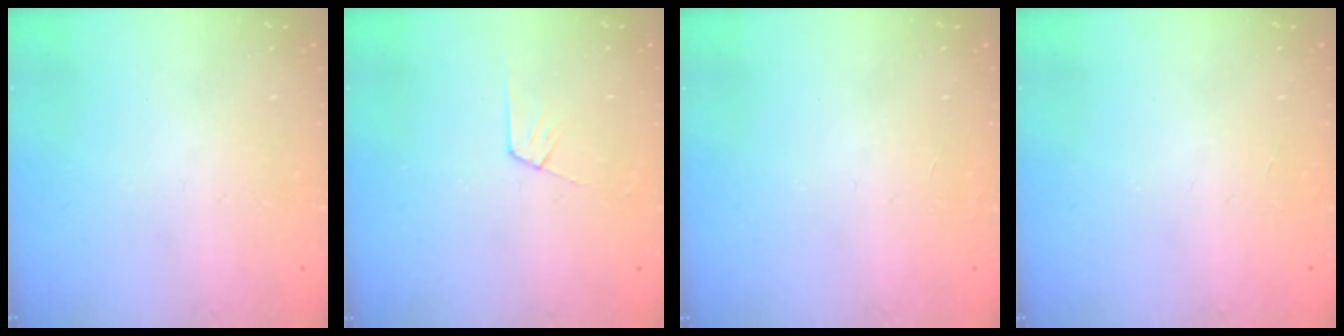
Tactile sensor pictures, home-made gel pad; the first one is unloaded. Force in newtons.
{"total": 6.0, "press": 6.0, "slide": 0.6}
{"total": 0.0}
{"total": 0.0}